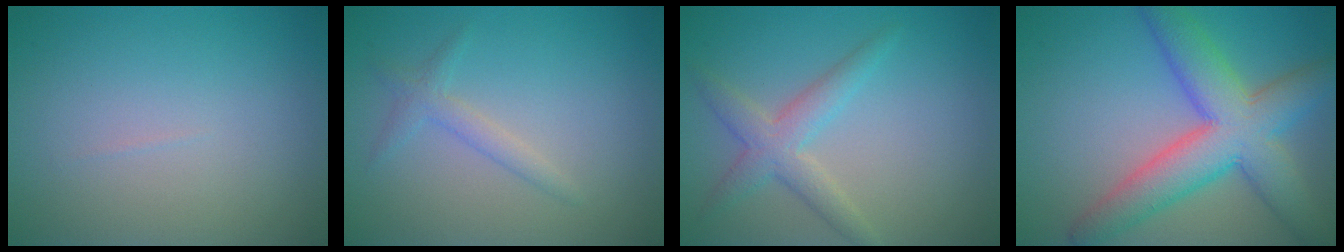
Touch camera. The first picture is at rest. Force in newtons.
{"total": 1.6, "press": 1.6, "slide": 0.0}
{"total": 3.1, "press": 3.1, "slide": 0.1}
{"total": 8.4, "press": 8.4, "slide": 0.4}